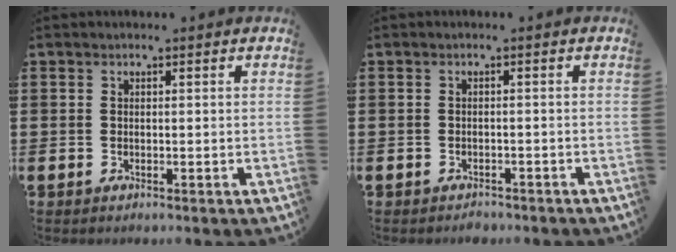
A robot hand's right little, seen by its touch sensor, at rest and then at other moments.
{"total": 0.9, "force": [-0.8, 0.2, 0.0], "torque": [-0.002, 0.001, -0.018]}